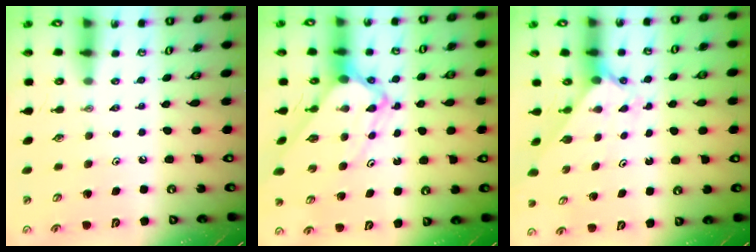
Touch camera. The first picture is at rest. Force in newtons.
{"total": 7.0, "press": 7.0, "slide": 0.6}
{"total": 2.0, "press": 2.0, "slide": 0.2}